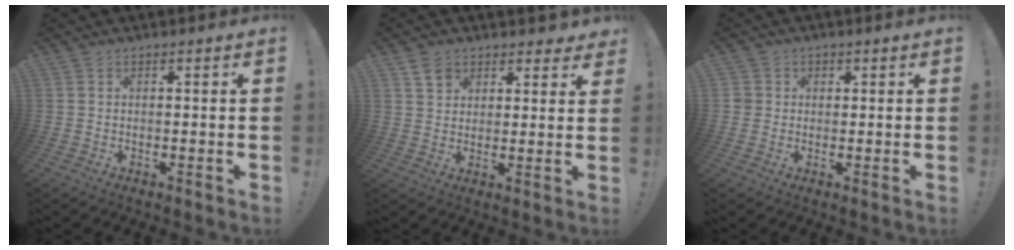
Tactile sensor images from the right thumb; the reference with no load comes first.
{"total": 6.4, "force": [4.2, 4.6, 1.7], "torque": [-0.020, -0.025, 0.079]}
{"total": 2.5, "force": [0.7, 2.4, 0.3], "torque": [0.005, -0.003, 0.010]}